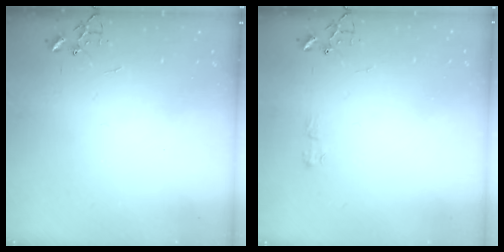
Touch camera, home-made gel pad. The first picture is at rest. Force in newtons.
{"total": 4.2, "press": 4.2, "slide": 0.5}